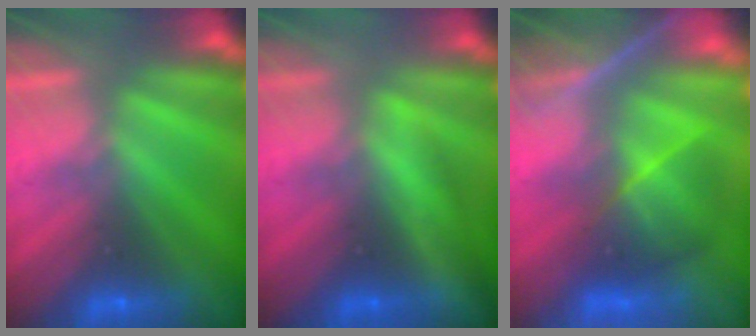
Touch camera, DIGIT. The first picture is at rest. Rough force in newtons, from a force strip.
{"total": 3.4}
{"total": 8.3}